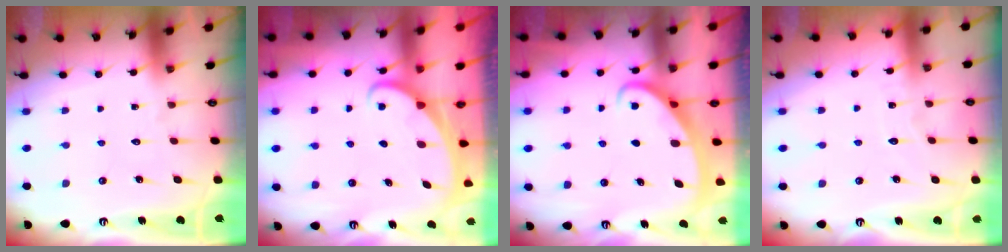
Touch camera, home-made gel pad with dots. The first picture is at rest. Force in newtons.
{"total": 1.6, "press": 1.6, "slide": 0.1}
{"total": 2.6, "press": 2.6, "slide": 0.4}
{"total": 3.3, "press": 3.3, "slide": 0.1}